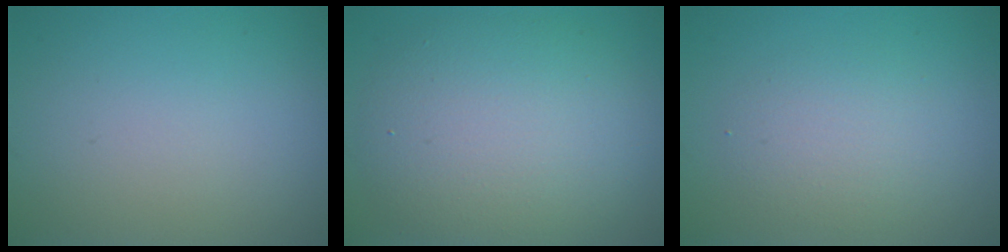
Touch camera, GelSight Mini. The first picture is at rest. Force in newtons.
{"total": 8.3, "press": 8.3, "slide": 0.3}
{"total": 2.6, "press": 2.6, "slide": 0.3}